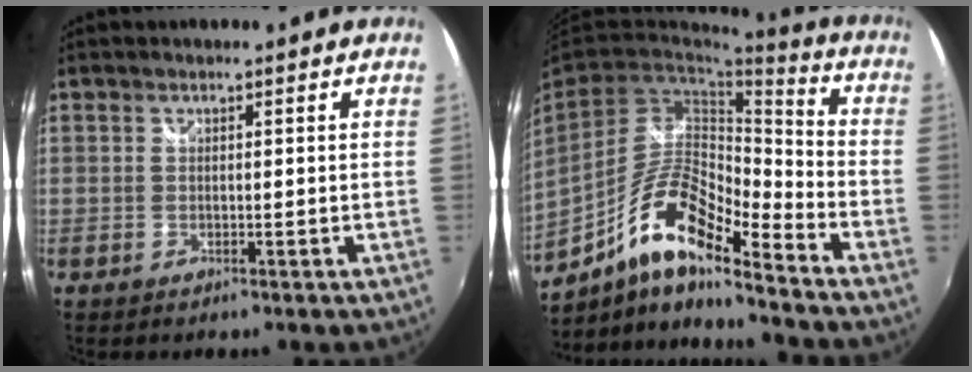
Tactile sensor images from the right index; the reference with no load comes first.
{"total": 15.6, "force": [-9.7, 3.9, 11.6], "torque": [-0.216, -0.003, -0.187]}